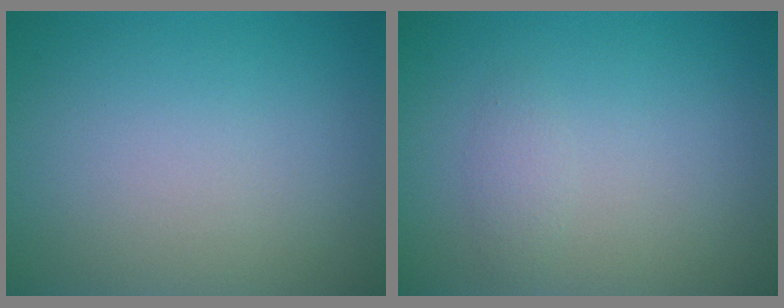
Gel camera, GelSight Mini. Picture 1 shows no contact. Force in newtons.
{"total": 1.0, "press": 1.0, "slide": 0.1}